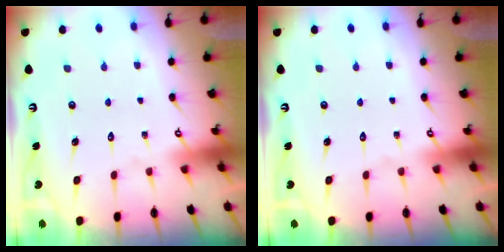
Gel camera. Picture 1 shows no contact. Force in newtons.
{"total": 0.0}